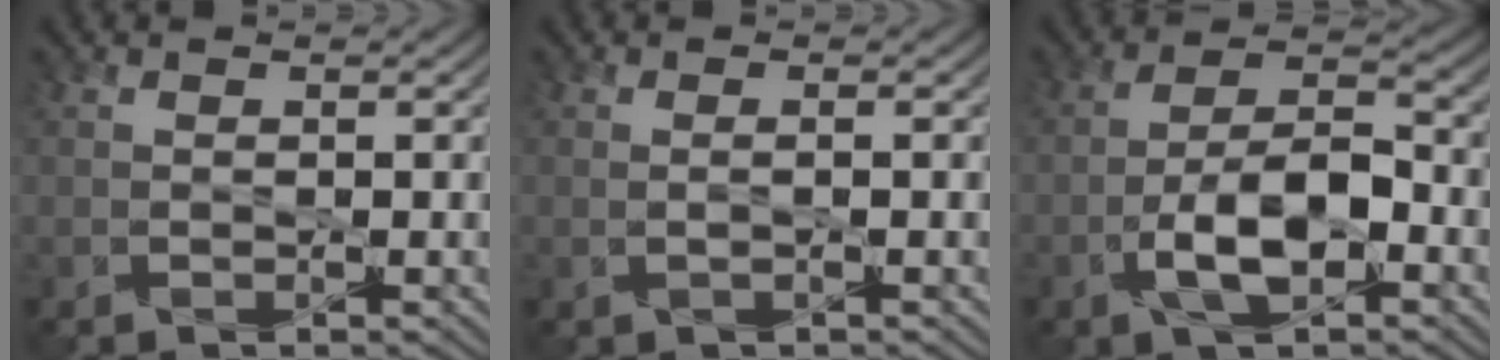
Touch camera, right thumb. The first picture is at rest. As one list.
[{"total": 0.9, "force": [-0.1, -0.2, 0.8], "torque": [-0.016, 0.000, 0.002]}, {"total": 6.9, "force": [-2.9, 2.5, 5.8], "torque": [-0.101, 0.015, -0.056]}]